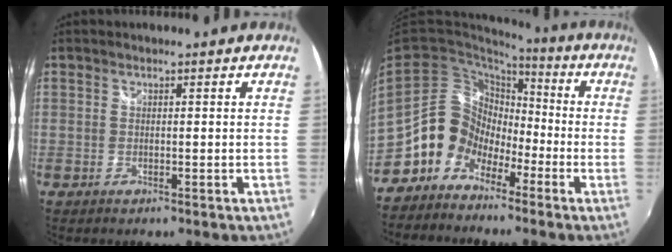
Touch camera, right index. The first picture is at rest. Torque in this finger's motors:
{"motor_torque": [0.07, -0.01, -0.47, -0.21]}